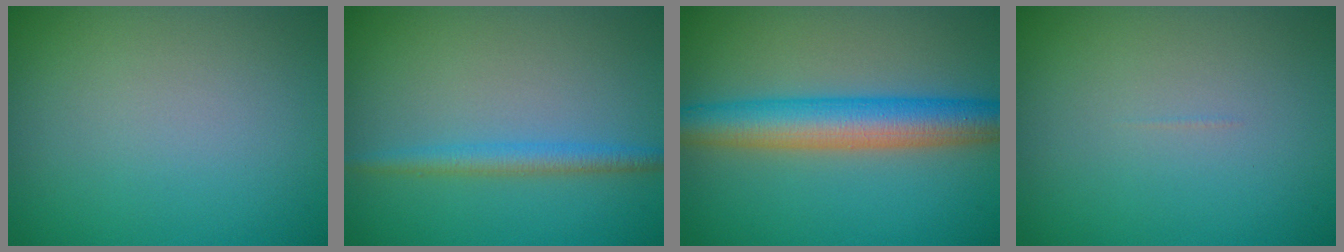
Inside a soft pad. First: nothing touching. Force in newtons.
{"total": 2.1, "press": 2.1, "slide": 0.2}
{"total": 6.7, "press": 6.7, "slide": 0.1}
{"total": 0.0}